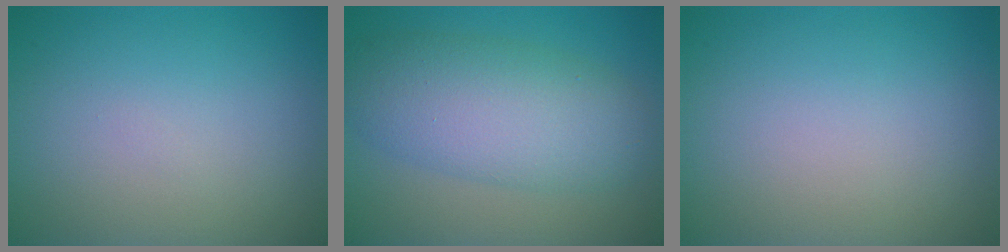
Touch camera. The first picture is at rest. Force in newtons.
{"total": 7.3, "press": 7.3, "slide": 0.3}
{"total": 0.0}